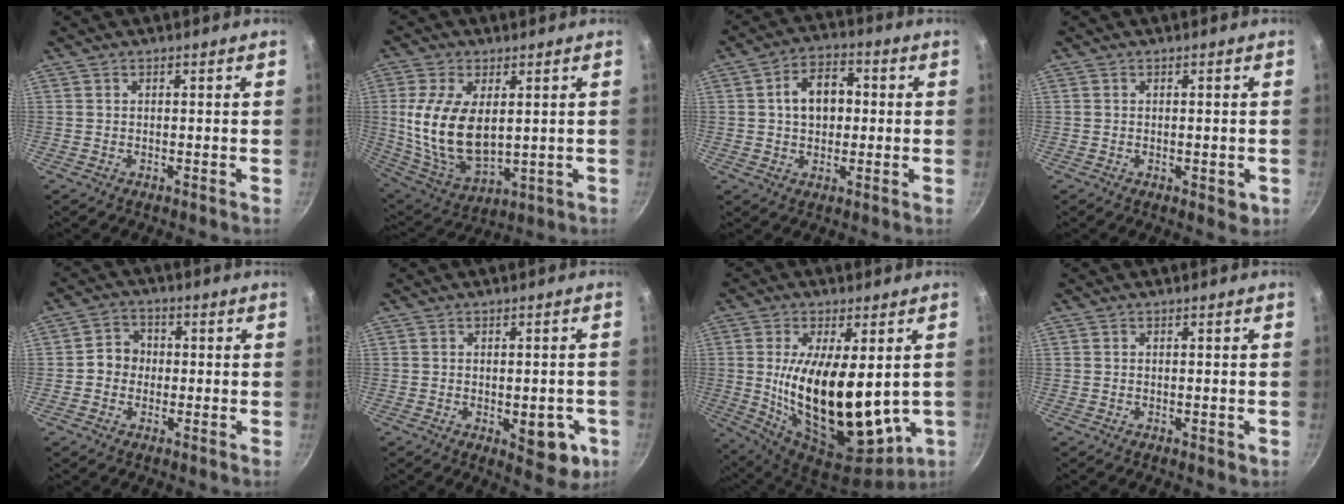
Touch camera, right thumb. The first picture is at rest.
{"total": 16.4, "force": [2.0, 9.1, 13.4], "torque": [-0.254, -0.023, 0.055]}
{"total": 8.8, "force": [0.8, 6.2, 6.2], "torque": [-0.068, 0.018, 0.006]}
{"total": 3.8, "force": [-1.0, 1.8, 3.2], "torque": [-0.041, -0.008, -0.011]}
{"total": 4.8, "force": [-0.4, 4.3, 2.0], "torque": [-0.002, 0.014, -0.016]}
{"total": 8.9, "force": [-2.4, 4.2, 7.4], "torque": [-0.065, 0.003, -0.024]}
{"total": 23.6, "force": [0.4, 10.7, 21.0], "torque": [-0.357, -0.027, 0.031]}
{"total": 1.2, "force": [-0.3, 0.5, 1.0], "torque": [-0.015, 0.001, -0.004]}